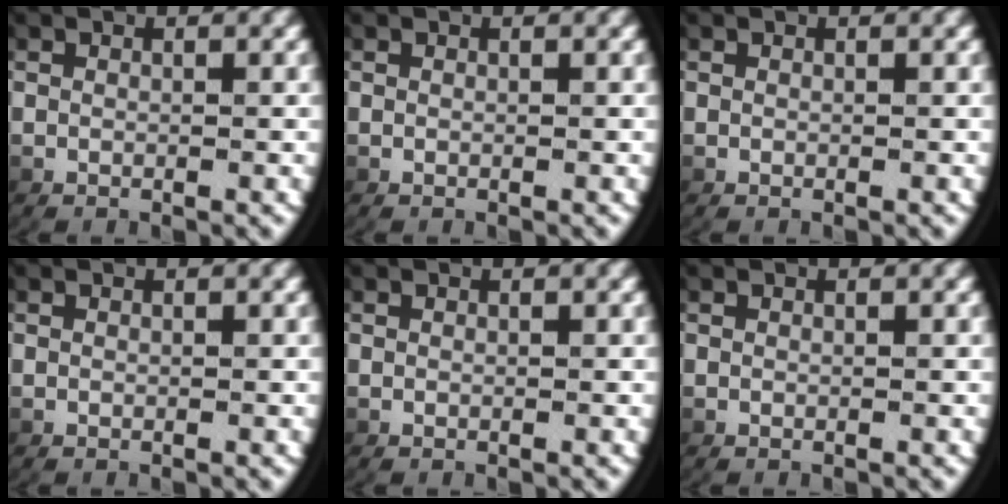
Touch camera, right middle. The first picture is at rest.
{"total": 0.0}
{"total": 0.0}
{"total": 0.0}
{"total": 0.0}
{"total": 0.0}